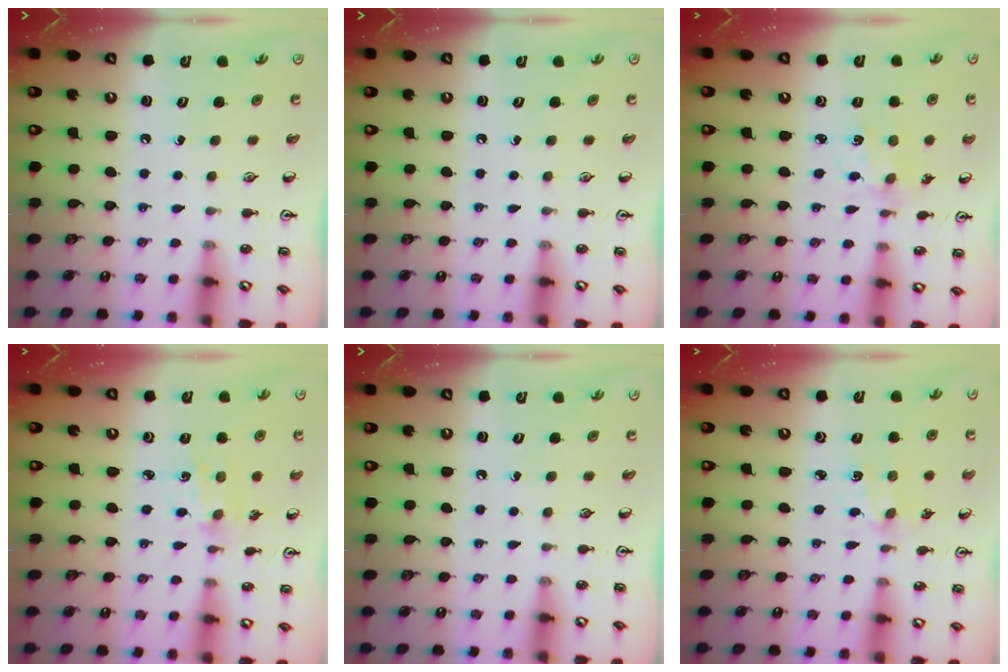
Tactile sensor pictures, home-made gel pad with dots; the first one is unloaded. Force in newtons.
{"total": 0.0}
{"total": 1.8, "press": 1.8, "slide": 0.3}
{"total": 1.7, "press": 1.7, "slide": 0.3}
{"total": 0.0}
{"total": 1.3, "press": 1.2, "slide": 0.4}